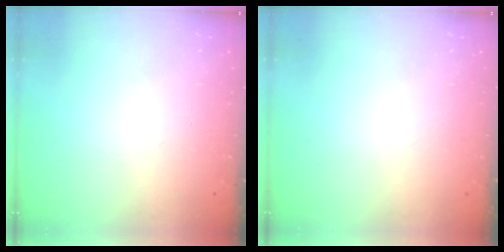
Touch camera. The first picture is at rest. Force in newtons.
{"total": 0.0}